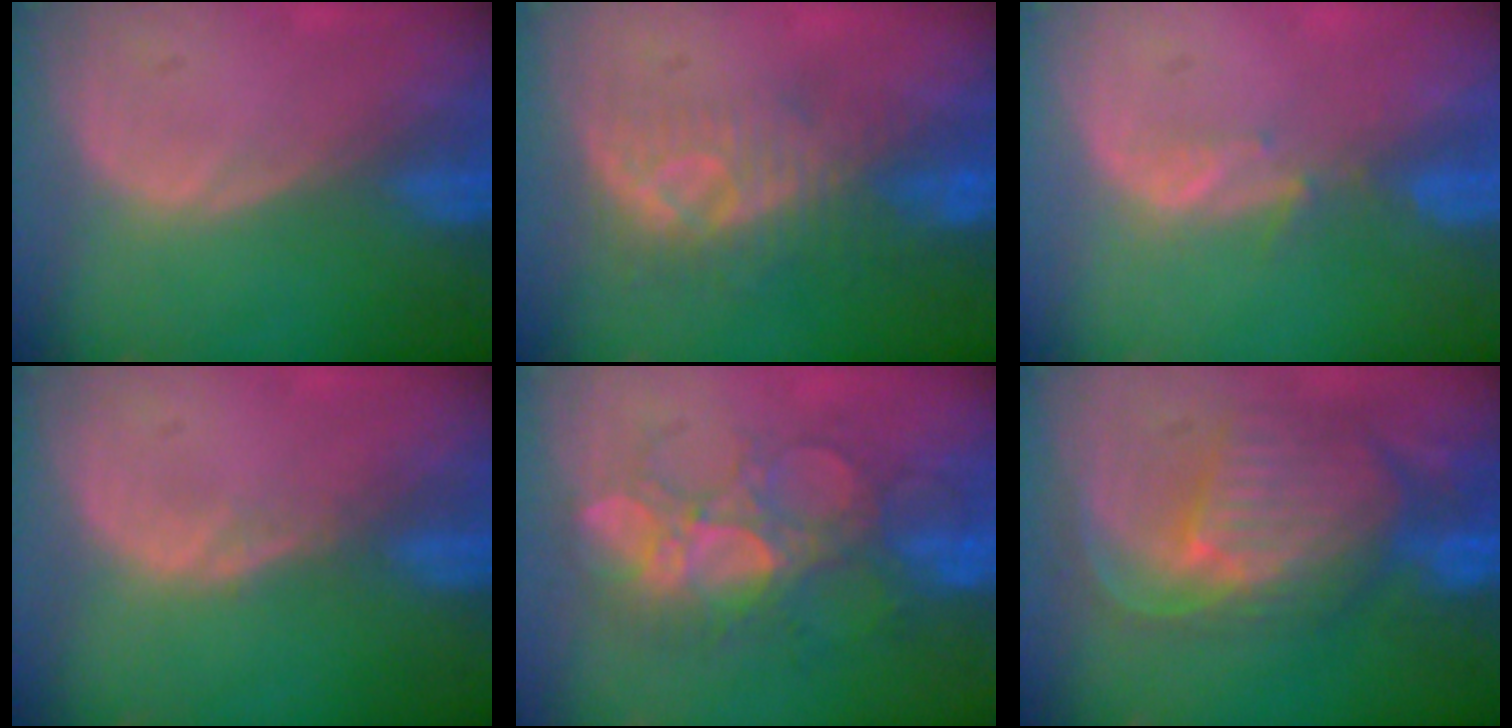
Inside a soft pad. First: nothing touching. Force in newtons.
{"total": 8.1, "press": 7.5, "slide": 3.2}
{"total": 1.9, "press": 1.8, "slide": 0.7}
{"total": 1.0, "press": 1.0, "slide": 0.1}
{"total": 9.1, "press": 8.9, "slide": 1.9}
{"total": 10.8, "press": 9.5, "slide": 5.2}